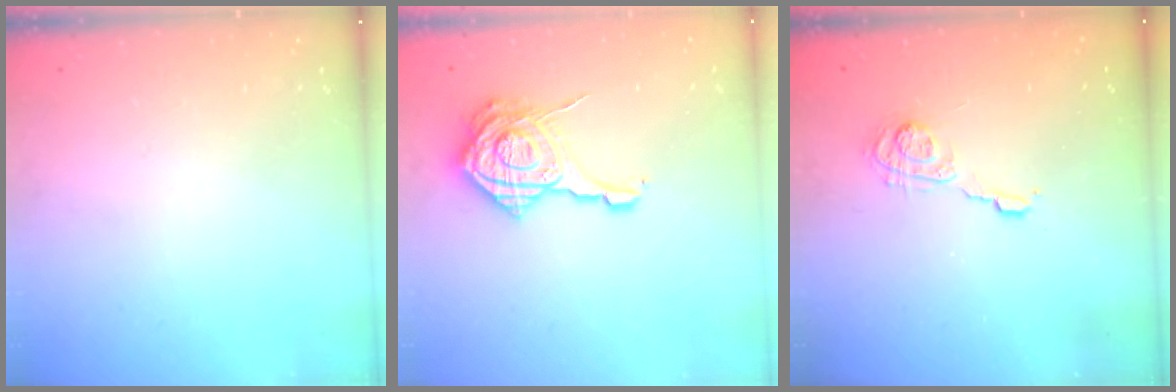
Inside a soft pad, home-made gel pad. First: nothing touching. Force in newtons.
{"total": 17.6, "press": 17.6, "slide": 1.2}
{"total": 6.1, "press": 6.1, "slide": 0.7}